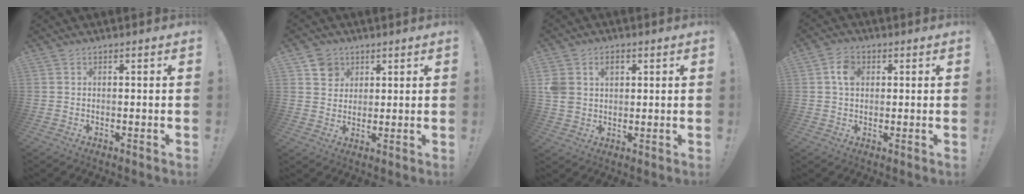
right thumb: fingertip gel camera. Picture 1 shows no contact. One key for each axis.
{"total": 6.1, "fx": 3.0, "fy": 5.2, "fz": 0.7, "tx": 0.001, "ty": -0.018, "tz": 0.060}
{"total": 6.5, "fx": 2.0, "fy": 5.3, "fz": 3.1, "tx": -0.068, "ty": -0.001, "tz": 0.036}
{"total": 5.1, "fx": 1.2, "fy": 3.9, "fz": 3.1, "tx": -0.044, "ty": 0.006, "tz": 0.022}